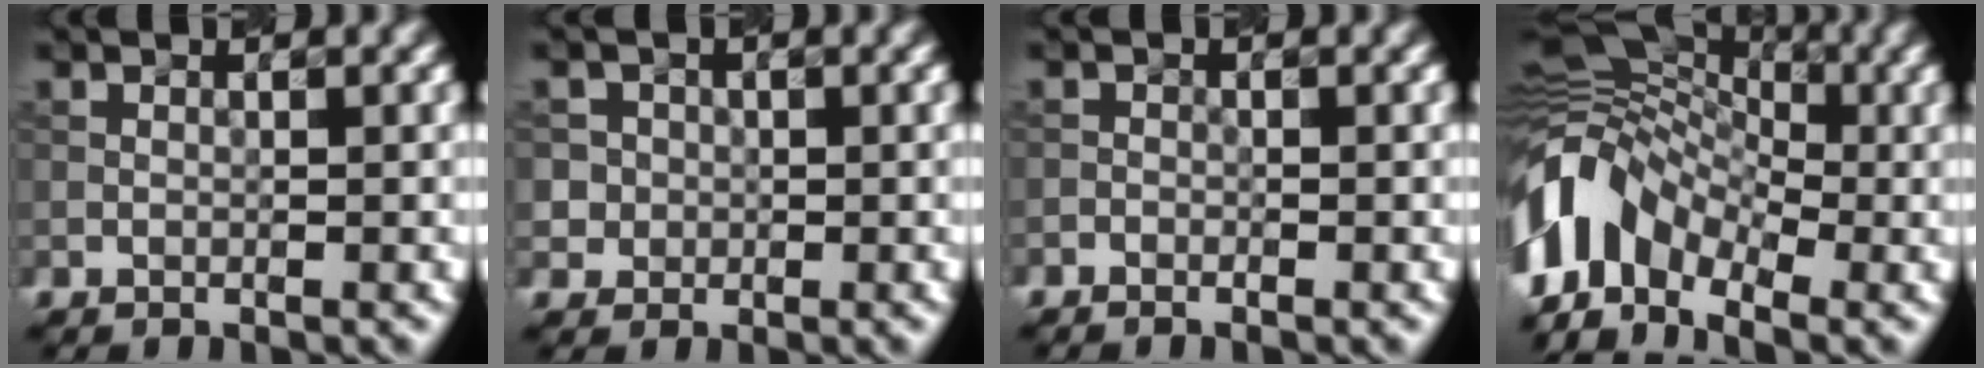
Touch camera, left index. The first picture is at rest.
{"total": 3.0, "force": [0.4, 2.9, 0.7], "torque": [0.000, 0.009, 0.008]}
{"total": 0.6, "force": [-0.5, 0.2, 0.0], "torque": [0.004, -0.002, -0.012]}
{"total": 9.7, "force": [-3.2, 6.4, 6.5], "torque": [-0.123, 0.013, -0.081]}